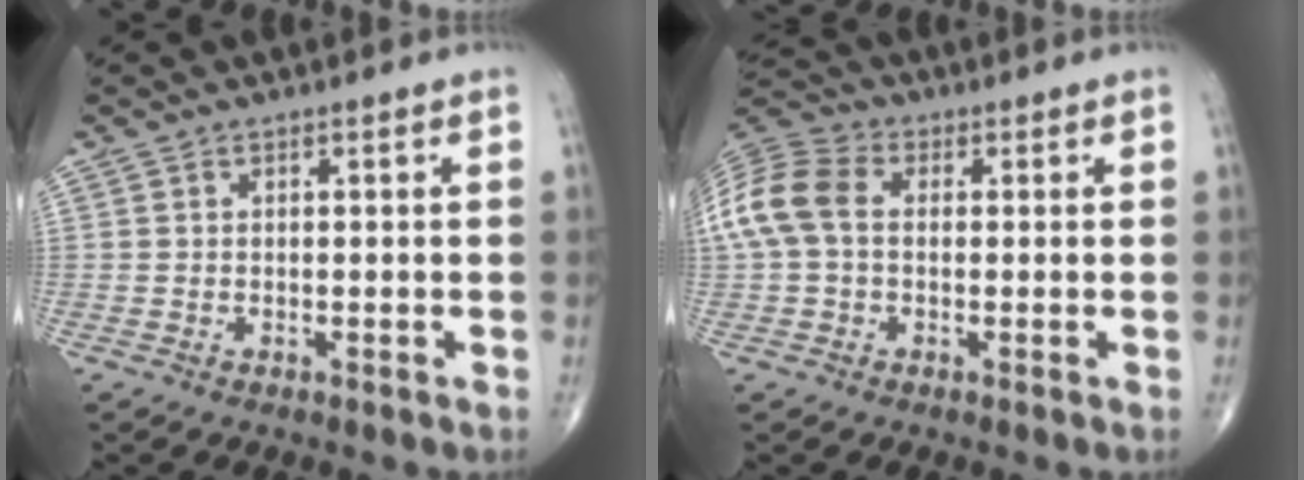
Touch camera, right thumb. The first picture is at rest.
{"total": 10.9, "force": [0.8, 7.6, 7.7], "torque": [-0.173, 0.030, 0.009]}